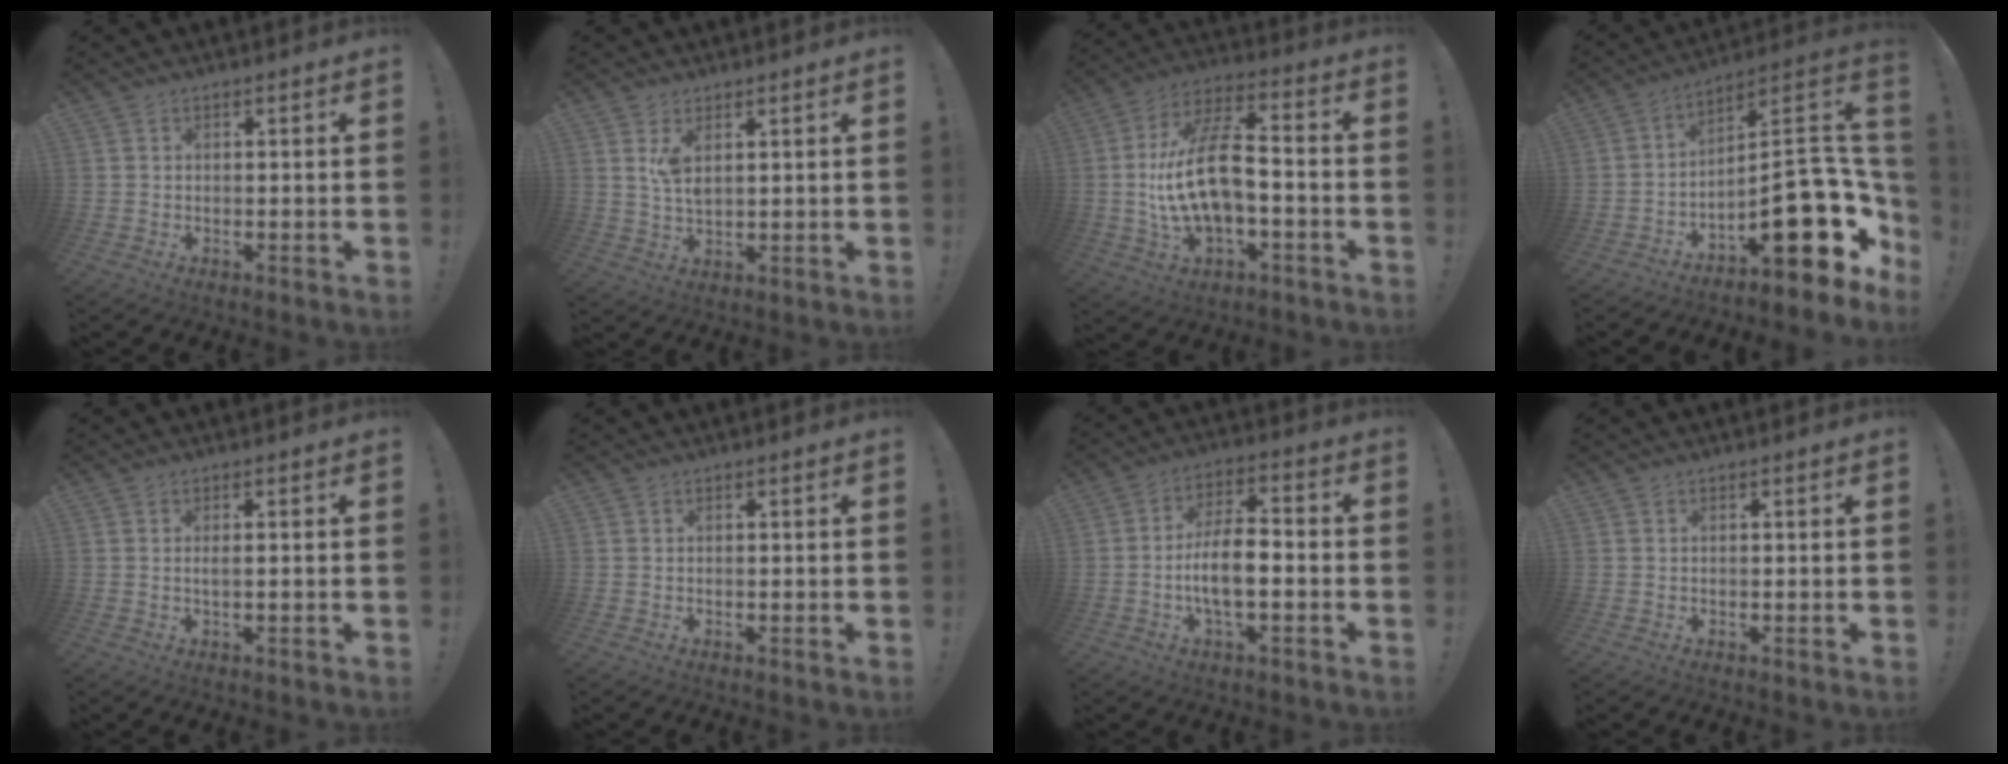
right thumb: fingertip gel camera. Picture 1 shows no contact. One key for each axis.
{"total": 4.8, "fx": 2.3, "fy": 1.9, "fz": 3.7, "tx": -0.061, "ty": -0.014, "tz": 0.037}
{"total": 17.7, "fx": -1.9, "fy": 8.5, "fz": 15.4, "tx": -0.284, "ty": 0.008, "tz": -0.033}
{"total": 23.9, "fx": -7.2, "fy": 9.8, "fz": 20.5, "tx": -0.277, "ty": 0.030, "tz": -0.100}
{"total": 1.4, "fx": -0.2, "fy": -0.2, "fz": 1.4, "tx": -0.024, "ty": -0.002, "tz": -0.006}
{"total": 0.0}
{"total": 10.1, "fx": -3.0, "fy": 4.0, "fz": 8.8, "tx": -0.161, "ty": 0.012, "tz": -0.055}
{"total": 0.0}